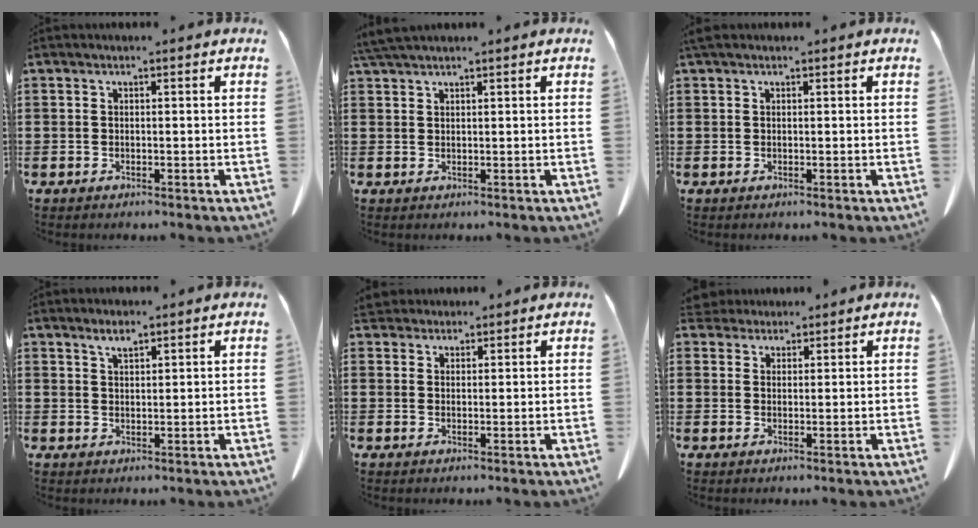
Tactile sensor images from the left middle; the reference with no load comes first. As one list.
[{"total": 2.2, "force": [1.9, 0.0, 1.1], "torque": [-0.028, -0.001, 0.039]}, {"total": 0.7, "force": [0.4, 0.2, 0.5], "torque": [-0.012, 0.001, 0.009]}, {"total": 2.1, "force": [1.9, 0.3, 1.0], "torque": [-0.022, -0.001, 0.036]}, {"total": 2.5, "force": [2.3, 0.8, 0.2], "torque": [-0.012, 0.000, 0.046]}, {"total": 2.5, "force": [2.4, 0.9, 0.1], "torque": [-0.011, 0.000, 0.047]}]